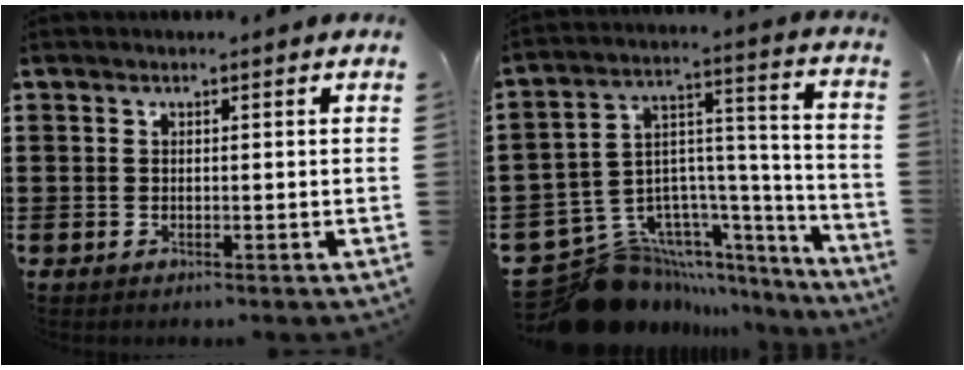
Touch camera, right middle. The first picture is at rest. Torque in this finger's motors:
{"motor_torque": [2.14, 0.00, 0.16, 0.00]}